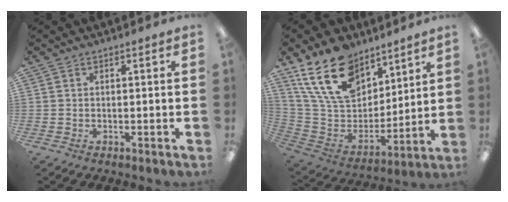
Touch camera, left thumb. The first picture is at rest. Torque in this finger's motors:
{"motor_torque": [2.92, 1.95, 1.54, -1.23, 0.59]}